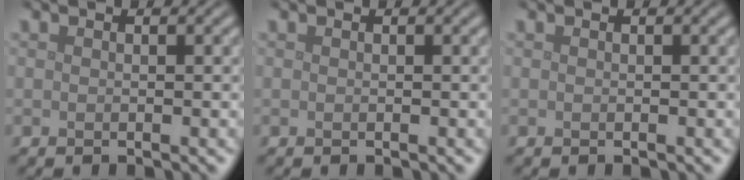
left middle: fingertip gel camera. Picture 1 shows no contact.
{"total": 0.0}
{"total": 0.0}